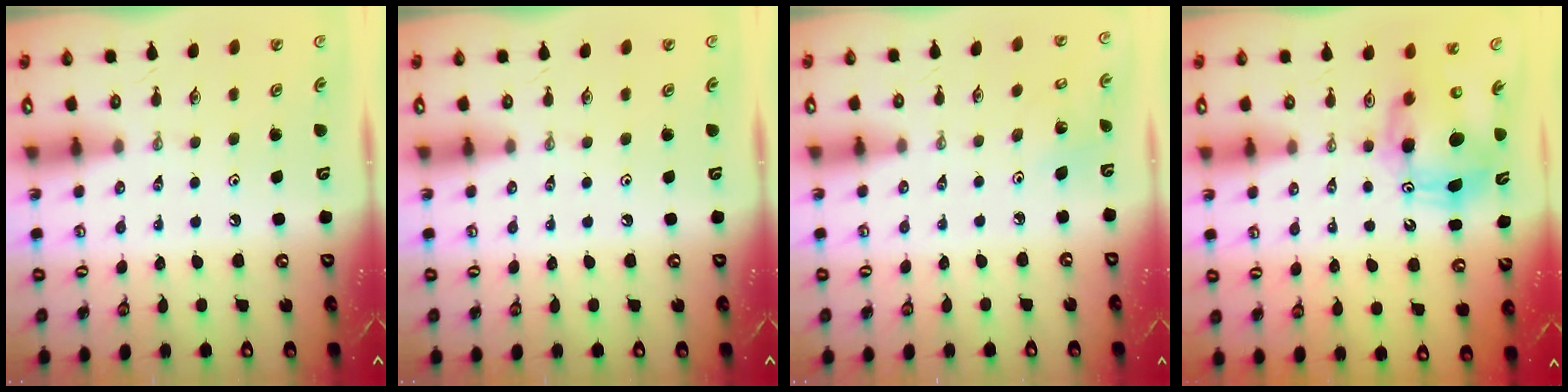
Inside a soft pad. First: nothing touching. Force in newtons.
{"total": 0.0}
{"total": 2.0, "press": 2.0, "slide": 0.1}
{"total": 9.8, "press": 9.5, "slide": 2.1}